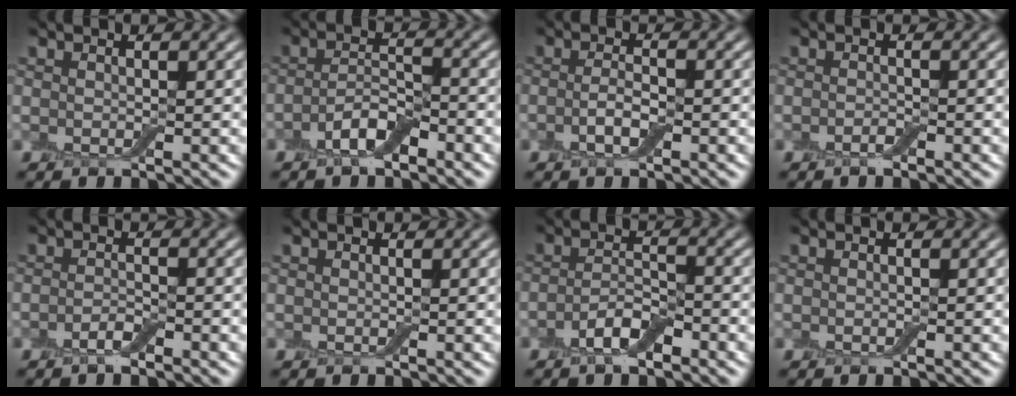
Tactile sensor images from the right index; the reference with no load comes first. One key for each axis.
{"total": 3.3, "fx": -1.9, "fy": 1.3, "fz": 2.4, "tx": -0.046, "ty": 0.008, "tz": -0.039}
{"total": 2.1, "fx": -0.8, "fy": 0.8, "fz": 1.8, "tx": -0.039, "ty": 0.000, "tz": -0.020}
{"total": 0.8, "fx": -0.6, "fy": 0.2, "fz": 0.6, "tx": -0.012, "ty": 0.000, "tz": -0.011}
{"total": 1.5, "fx": -1.0, "fy": 0.4, "fz": 1.0, "tx": -0.024, "ty": 0.002, "tz": -0.021}
{"total": 0.0}
{"total": 3.2, "fx": -1.8, "fy": 1.3, "fz": 2.3, "tx": -0.046, "ty": 0.006, "tz": -0.036}
{"total": 0.0}